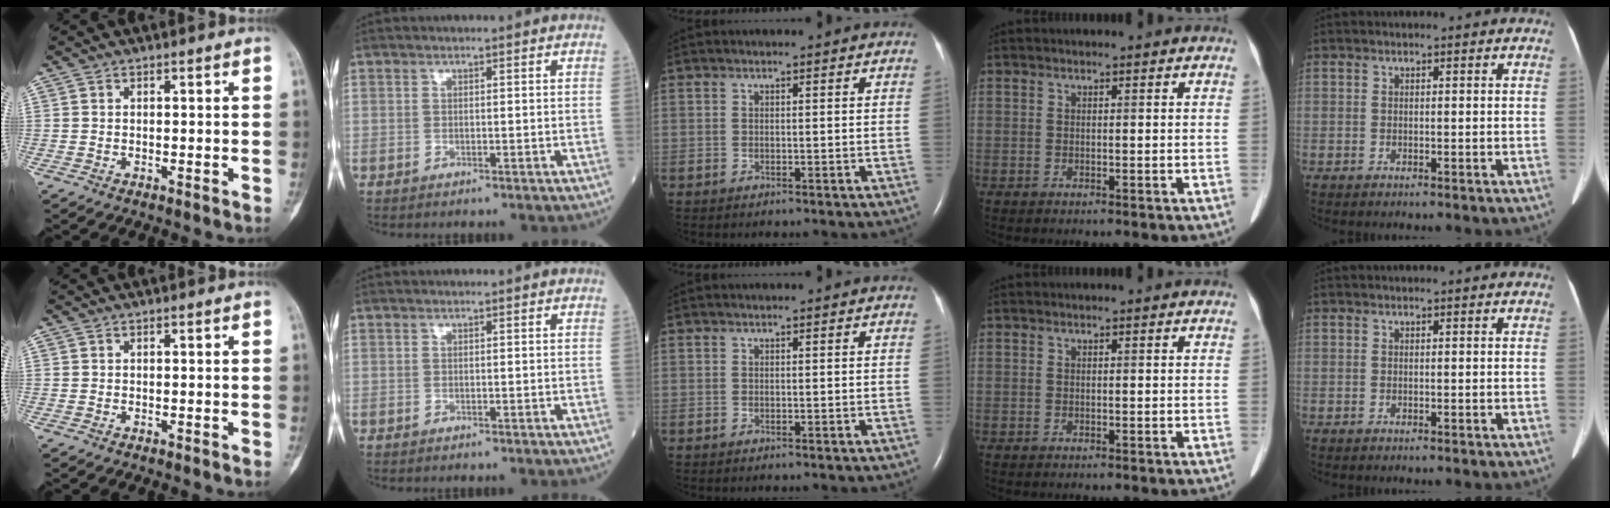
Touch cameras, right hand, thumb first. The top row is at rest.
{}